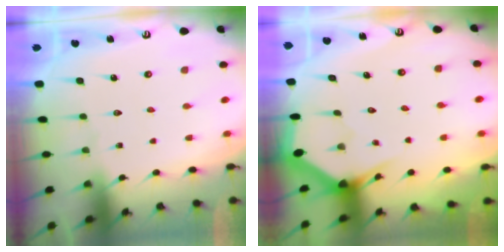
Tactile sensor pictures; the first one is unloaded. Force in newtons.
{"total": 2.9, "press": 2.9, "slide": 0.0}